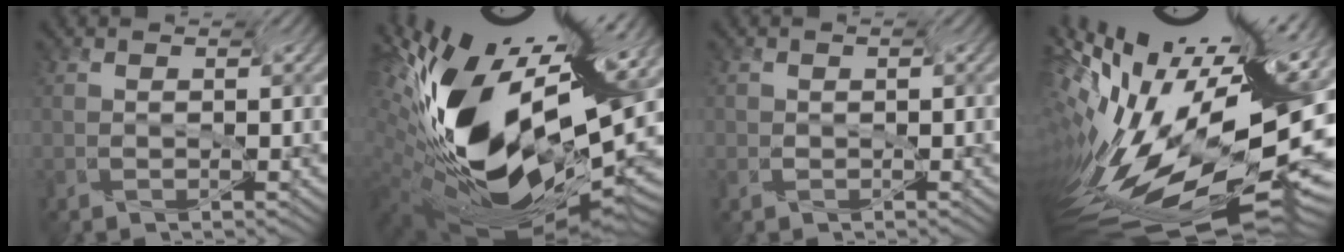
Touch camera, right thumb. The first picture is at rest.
{"total": 16.3, "force": [0.0, 7.8, 14.3], "torque": [-0.262, -0.027, 0.012]}
{"total": 1.1, "force": [-0.8, -0.1, -0.8], "torque": [0.011, 0.000, -0.017]}
{"total": 14.8, "force": [-4.6, 4.8, 13.2], "torque": [-0.226, -0.025, -0.057]}